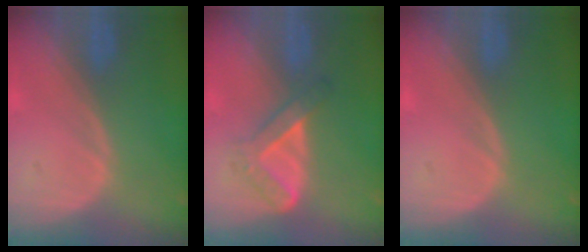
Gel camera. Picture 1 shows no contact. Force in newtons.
{"total": 5.5, "press": 4.7, "slide": 2.9}
{"total": 0.0}